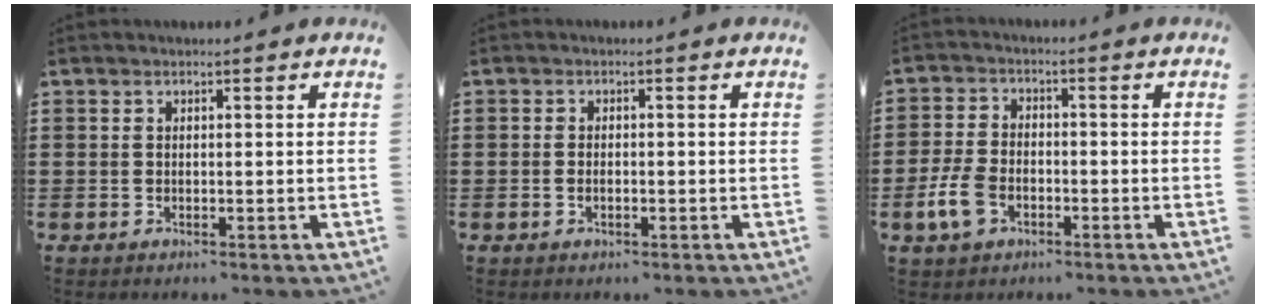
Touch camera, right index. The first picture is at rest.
{"total": 1.0, "force": [-0.4, 0.2, 0.9], "torque": [-0.018, -0.007, -0.006]}
{"total": 5.2, "force": [-2.2, 3.2, 3.5], "torque": [-0.094, -0.003, -0.046]}